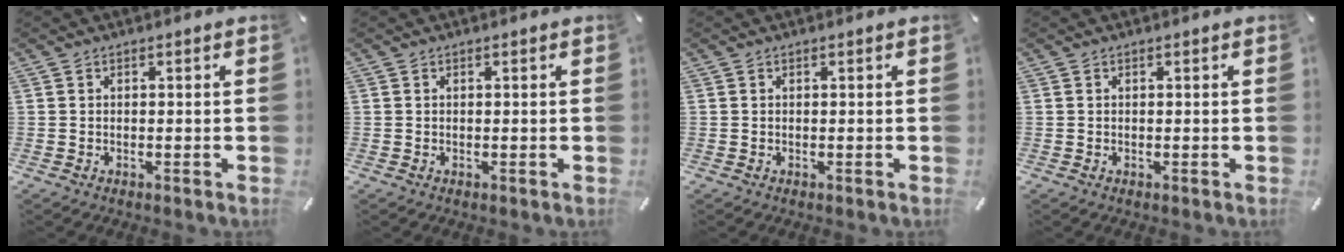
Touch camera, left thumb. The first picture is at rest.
{"total": 0.0}
{"total": 0.0}
{"total": 0.0}